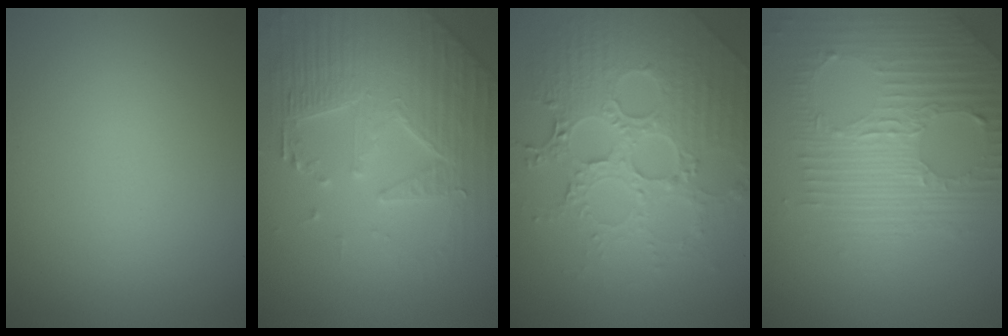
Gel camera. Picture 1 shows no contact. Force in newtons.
{"total": 5.3, "press": 5.0, "slide": 2.0}
{"total": 7.3, "press": 5.5, "slide": 4.9}
{"total": 6.5, "press": 4.5, "slide": 4.7}